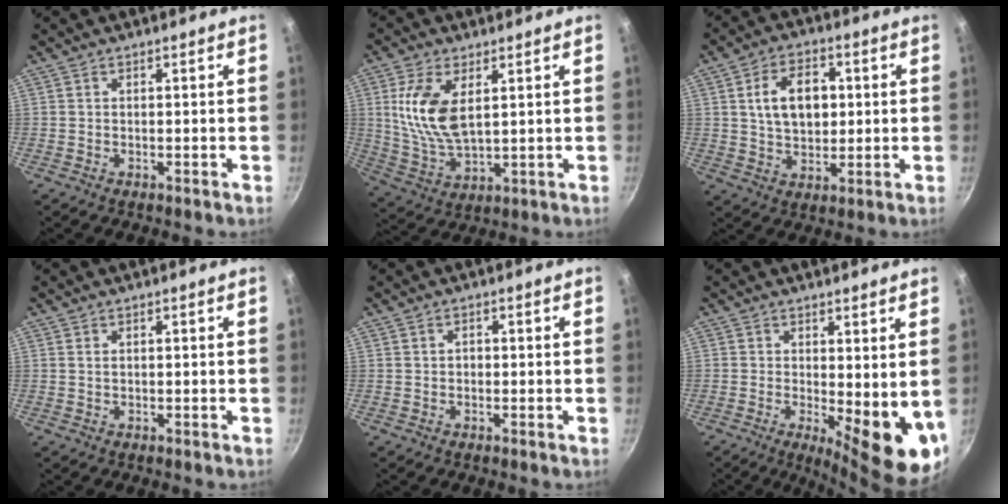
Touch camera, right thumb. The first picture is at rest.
{"total": 11.9, "force": [3.1, 6.2, 9.7], "torque": [-0.191, -0.017, 0.069]}
{"total": 11.1, "force": [1.9, 7.4, 8.0], "torque": [-0.110, 0.003, 0.032]}
{"total": 0.8, "force": [0.3, 0.5, 0.5], "torque": [-0.009, 0.002, 0.005]}
{"total": 1.0, "force": [0.1, 0.8, 0.6], "torque": [-0.008, 0.005, 0.000]}
{"total": 11.3, "force": [-0.4, 4.0, 10.5], "torque": [-0.116, -0.019, 0.004]}